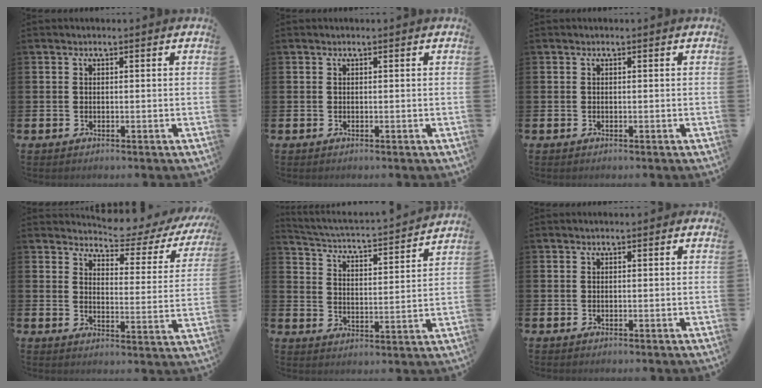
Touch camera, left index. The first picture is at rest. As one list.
[{"total": 0.0}, {"total": 0.0}, {"total": 4.4, "force": [4.0, 1.3, 1.2], "torque": [-0.037, -0.035, 0.061]}, {"total": 4.0, "force": [3.9, 0.3, 0.9], "torque": [-0.037, -0.046, 0.056]}, {"total": 0.0}]